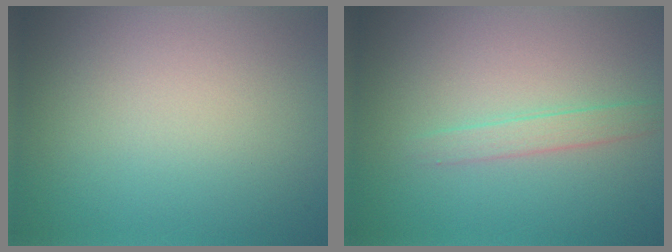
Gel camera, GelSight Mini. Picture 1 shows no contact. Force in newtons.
{"total": 1.5, "press": 1.5, "slide": 0.0}